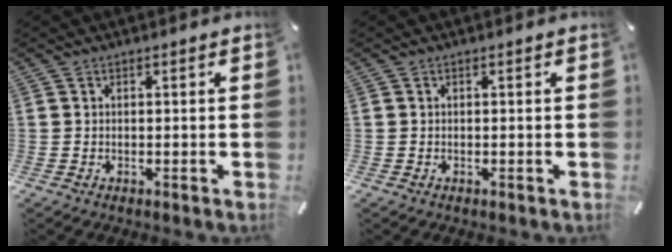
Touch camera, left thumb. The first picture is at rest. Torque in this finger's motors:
{"motor_torque": [-0.03, 0.00, -0.04, 0.00, 0.00]}